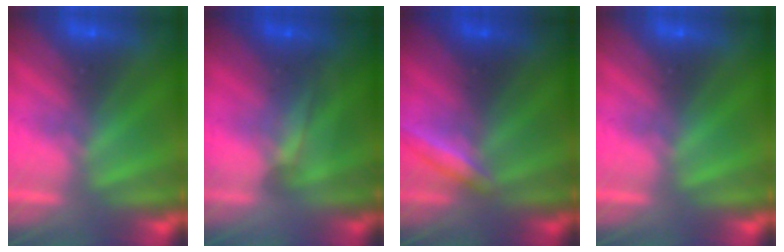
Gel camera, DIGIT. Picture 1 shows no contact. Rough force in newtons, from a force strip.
{"total": 1.6}
{"total": 1.9}
{"total": 0.0}